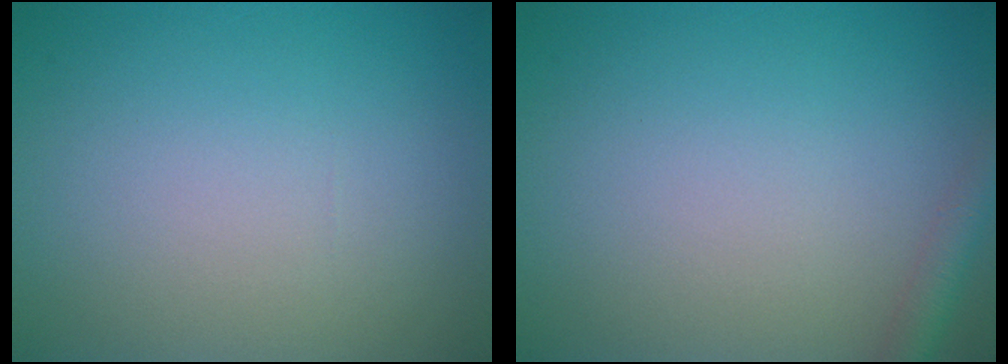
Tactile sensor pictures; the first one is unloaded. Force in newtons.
{"total": 2.0, "press": 2.0, "slide": 0.1}